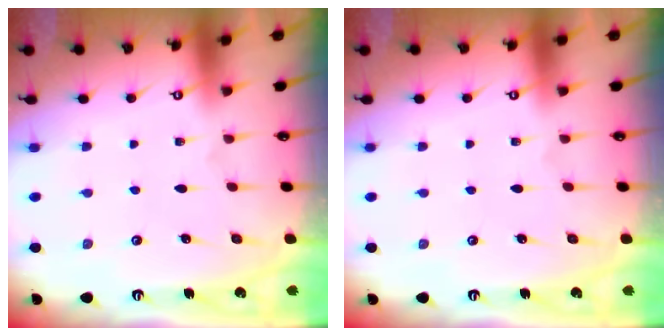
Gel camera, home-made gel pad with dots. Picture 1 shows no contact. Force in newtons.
{"total": 0.0}